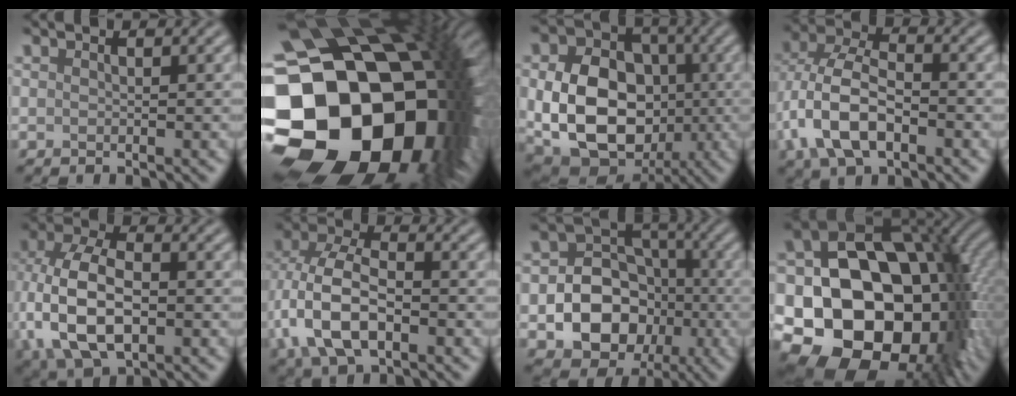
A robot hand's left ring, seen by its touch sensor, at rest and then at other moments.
{"total": 23.9, "force": [-3.9, 18.3, 14.8], "torque": [-0.285, -0.071, -0.074]}
{"total": 12.1, "force": [-1.6, 9.1, 7.9], "torque": [-0.135, -0.014, -0.028]}
{"total": 7.7, "force": [-2.4, 4.5, 5.8], "torque": [-0.125, 0.005, -0.054]}
{"total": 10.9, "force": [-1.8, 6.7, 8.5], "torque": [-0.191, -0.004, -0.042]}
{"total": 8.5, "force": [-2.3, 4.9, 6.6], "torque": [-0.147, 0.002, -0.052]}
{"total": 9.2, "force": [-2.3, 7.4, 5.0], "torque": [-0.059, -0.006, -0.061]}
{"total": 20.9, "force": [-4.9, 15.4, 13.3], "torque": [-0.179, -0.028, -0.079]}